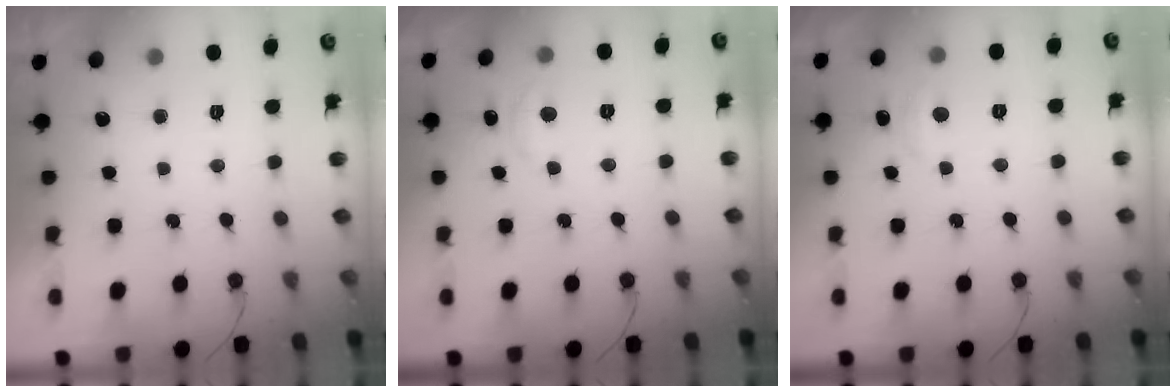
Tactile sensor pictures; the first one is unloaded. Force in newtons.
{"total": 3.6, "press": 3.5, "slide": 0.4}
{"total": 3.8, "press": 3.8, "slide": 0.5}